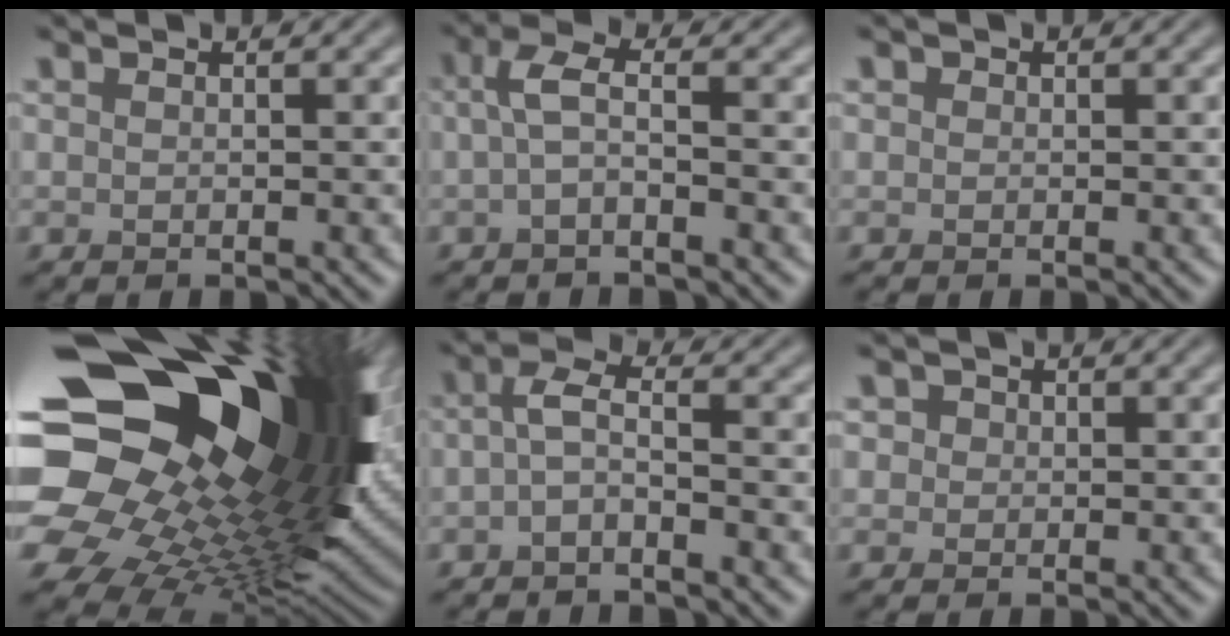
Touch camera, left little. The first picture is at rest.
{"total": 2.2, "force": [-0.5, 0.6, 2.0], "torque": [-0.050, 0.008, -0.018]}
{"total": 0.8, "force": [0.1, 0.7, 0.2], "torque": [-0.002, -0.001, -0.003]}
{"total": 20.5, "force": [4.9, 12.8, 15.2], "torque": [-0.289, -0.017, 0.111]}
{"total": 2.1, "force": [-0.9, 0.6, 1.8], "torque": [-0.040, 0.009, -0.028]}
{"total": 3.0, "force": [1.4, 2.3, 1.3], "torque": [-0.037, 0.003, 0.018]}